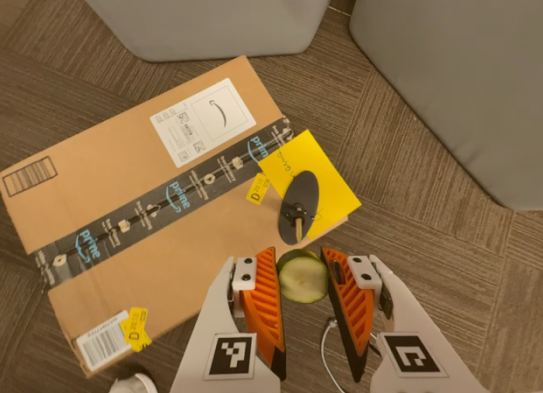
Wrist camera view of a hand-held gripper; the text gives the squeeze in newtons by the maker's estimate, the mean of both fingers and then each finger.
{"total": 8.3, "left": 8.4, "right": 8.1}